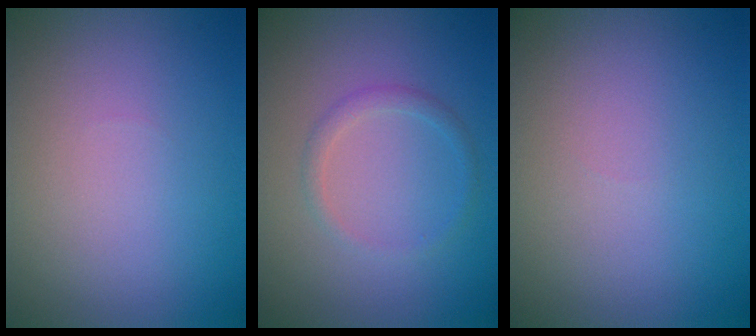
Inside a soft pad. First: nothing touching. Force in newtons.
{"total": 1.3, "press": 1.3, "slide": 0.1}
{"total": 0.0}